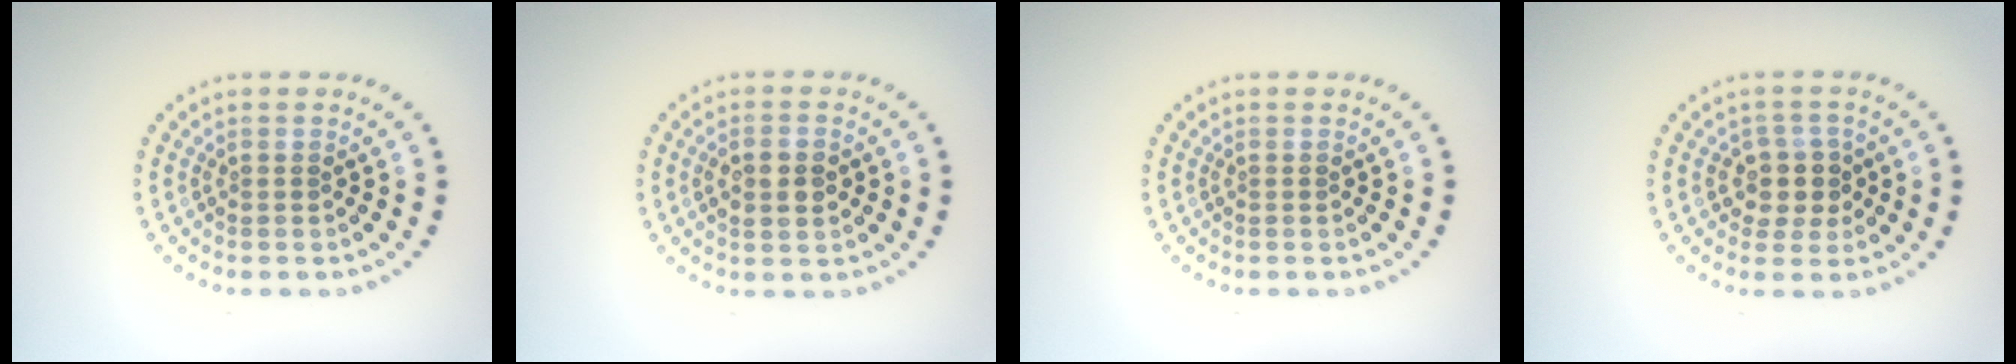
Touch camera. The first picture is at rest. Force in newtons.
{"total": 2.5, "press": 2.4, "slide": 0.4}
{"total": 0.0}
{"total": 3.0, "press": 2.7, "slide": 1.3}